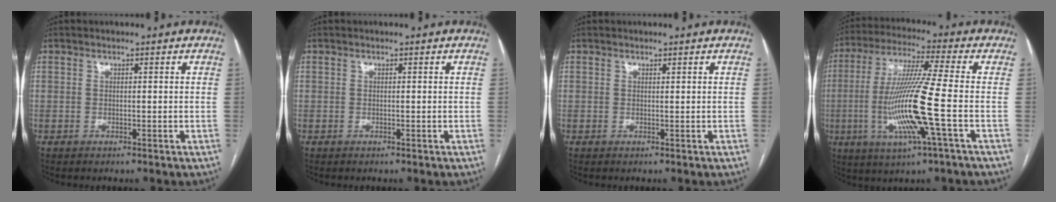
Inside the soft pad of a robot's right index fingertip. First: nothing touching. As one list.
[{"total": 0.0}, {"total": 0.0}, {"total": 14.3, "force": [-2.9, -0.8, 14.0], "torque": [-0.286, -0.012, -0.062]}]